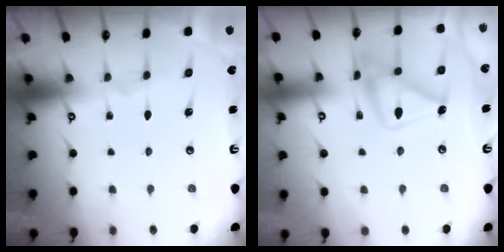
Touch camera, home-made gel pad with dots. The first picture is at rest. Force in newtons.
{"total": 15.3, "press": 15.3, "slide": 0.8}